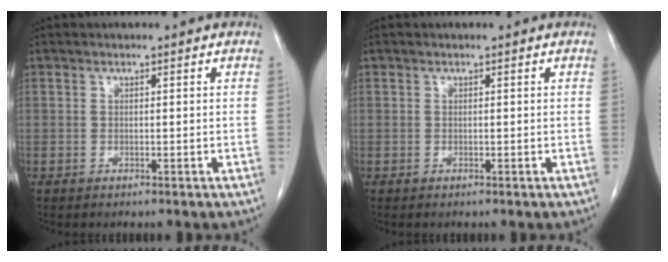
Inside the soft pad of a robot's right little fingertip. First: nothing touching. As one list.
[{"total": 0.0}]